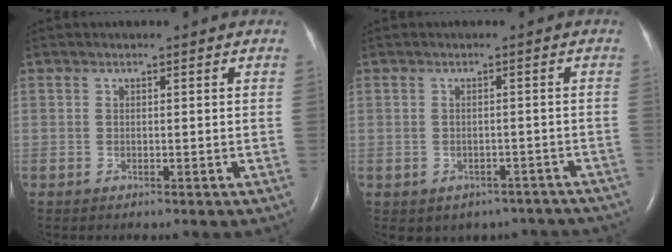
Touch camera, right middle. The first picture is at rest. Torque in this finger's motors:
{"motor_torque": [0.60, -1.28, 0.07, 0.03]}